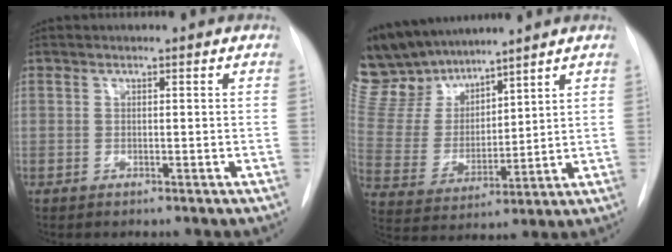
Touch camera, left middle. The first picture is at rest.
{"total": 12.8, "force": [11.5, 4.2, 3.7], "torque": [-0.092, 0.013, 0.235]}